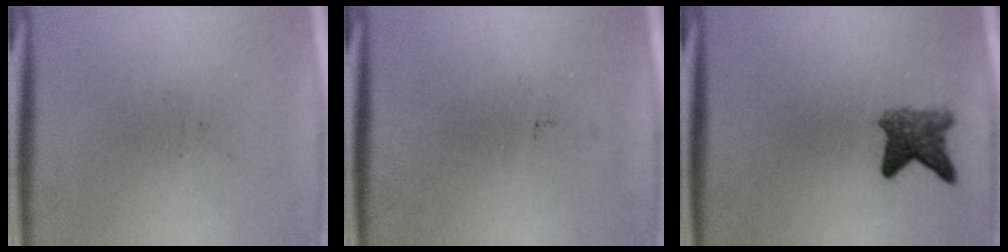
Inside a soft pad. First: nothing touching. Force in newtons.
{"total": 0.0}
{"total": 3.9}